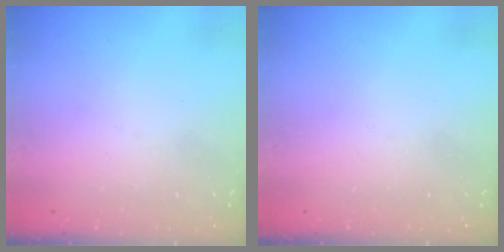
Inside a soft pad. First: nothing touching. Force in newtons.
{"total": 0.0}